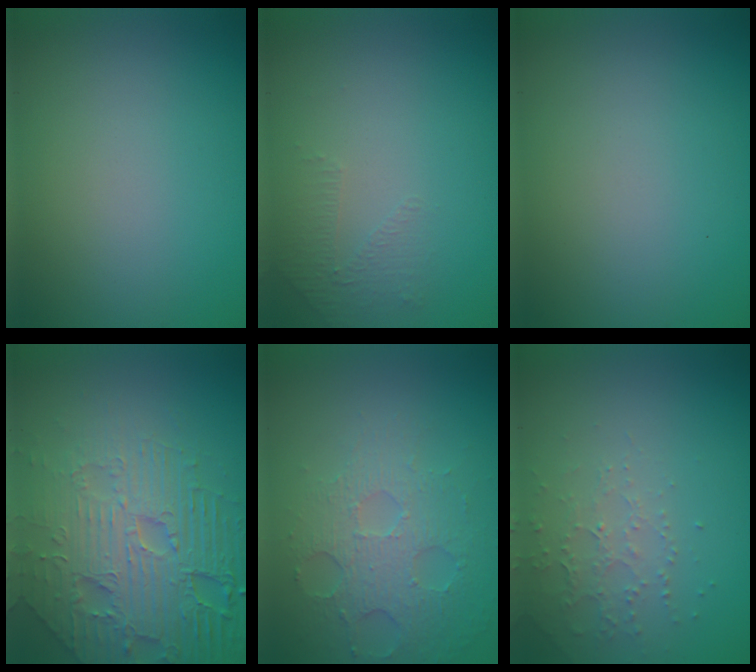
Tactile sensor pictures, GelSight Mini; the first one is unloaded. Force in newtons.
{"total": 1.1, "press": 0.6, "slide": 1.0}
{"total": 0.0}
{"total": 8.7, "press": 6.2, "slide": 6.1}
{"total": 3.8, "press": 3.3, "slide": 1.9}
{"total": 2.2, "press": 2.1, "slide": 0.6}